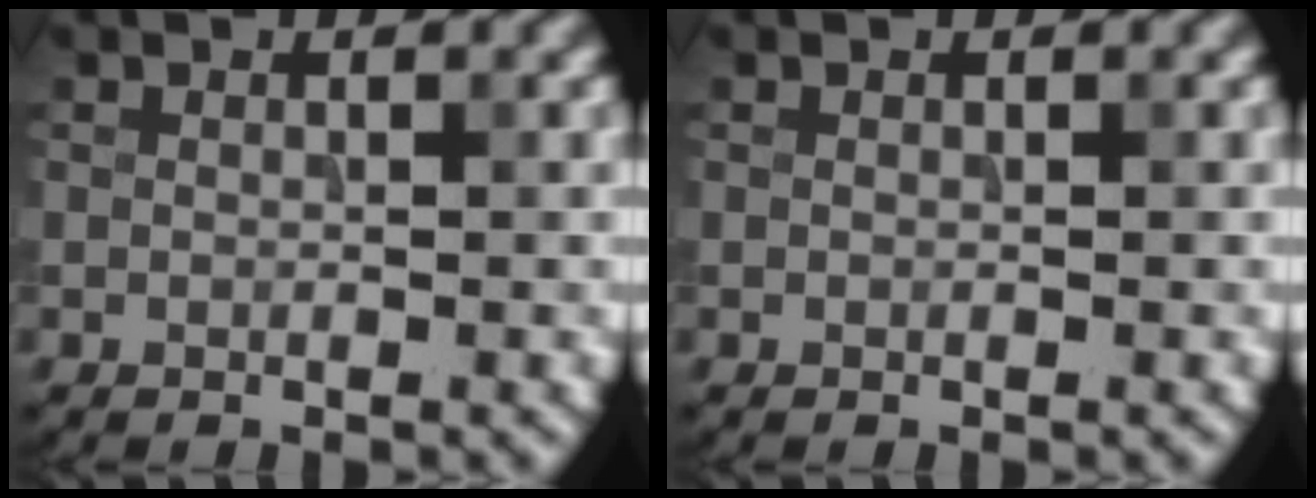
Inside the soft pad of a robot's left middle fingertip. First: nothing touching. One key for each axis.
{"total": 0.0}